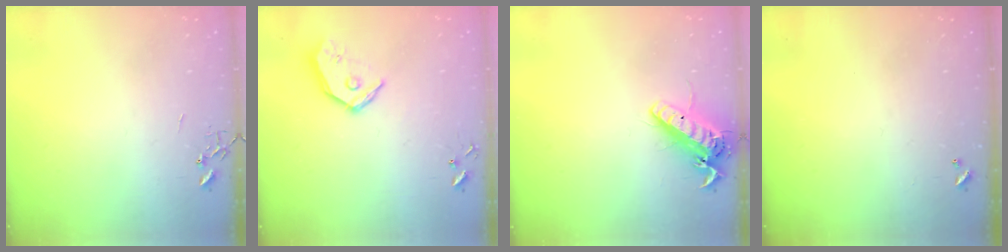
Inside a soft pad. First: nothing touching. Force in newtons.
{"total": 12.3, "press": 12.1, "slide": 1.9}
{"total": 15.7, "press": 15.3, "slide": 3.3}
{"total": 0.0}